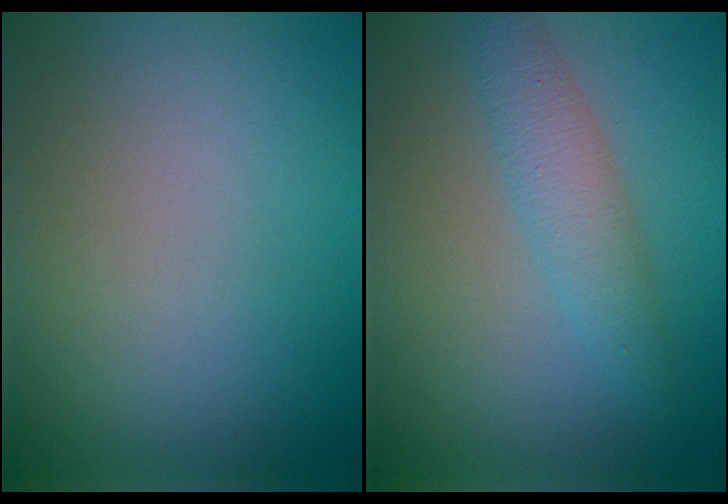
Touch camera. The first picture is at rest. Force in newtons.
{"total": 2.9, "press": 2.9, "slide": 0.1}